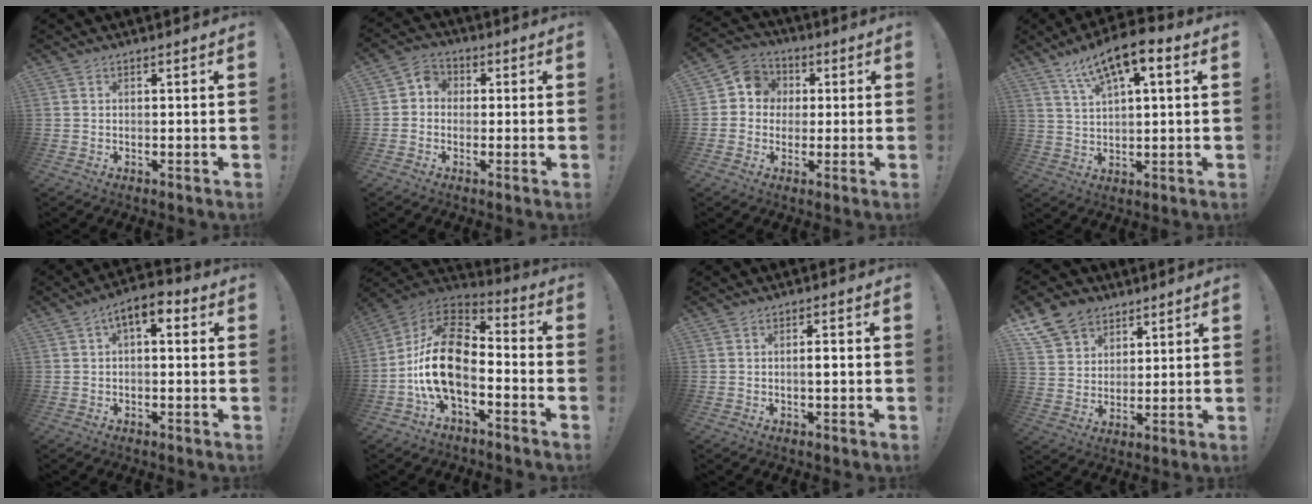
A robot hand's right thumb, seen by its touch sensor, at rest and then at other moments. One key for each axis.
{"total": 4.5, "fx": -1.2, "fy": 3.9, "fz": 1.9, "tx": -0.031, "ty": 0.019, "tz": -0.019}
{"total": 8.0, "fx": 0.1, "fy": 7.6, "fz": 2.4, "tx": -0.031, "ty": 0.013, "tz": 0.008}
{"total": 10.4, "fx": 5.8, "fy": 2.9, "fz": 8.1, "tx": -0.138, "ty": -0.026, "tz": 0.102}
{"total": 5.9, "fx": 1.7, "fy": 2.6, "fz": 5.1, "tx": -0.073, "ty": -0.009, "tz": 0.029}
{"total": 17.9, "fx": -4.4, "fy": 10.4, "fz": 13.8, "tx": -0.260, "ty": 0.024, "tz": -0.073}
{"total": 2.2, "fx": -0.4, "fy": 0.3, "fz": 2.1, "tx": -0.031, "ty": 0.001, "tz": -0.012}
{"total": 11.2, "fx": 7.1, "fy": 8.0, "fz": 3.2, "tx": -0.058, "ty": -0.043, "tz": 0.143}